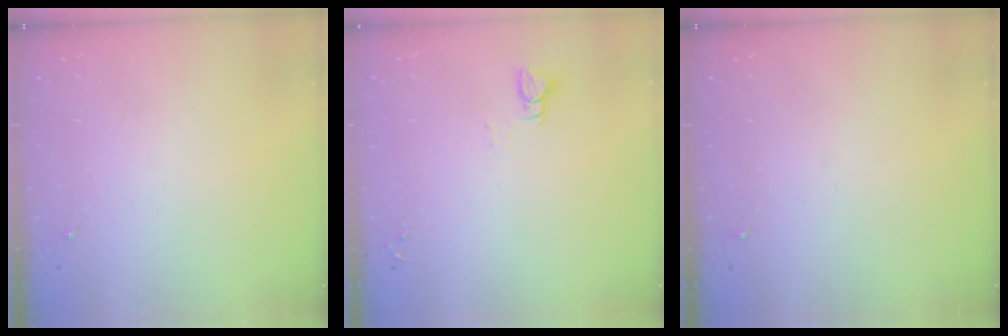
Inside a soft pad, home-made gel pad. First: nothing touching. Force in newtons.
{"total": 2.9, "press": 2.9, "slide": 0.3}
{"total": 0.0}